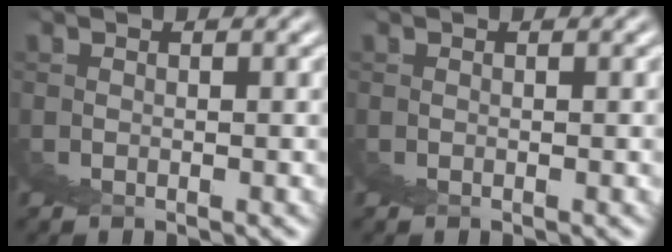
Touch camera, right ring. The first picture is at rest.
{"total": 0.0}